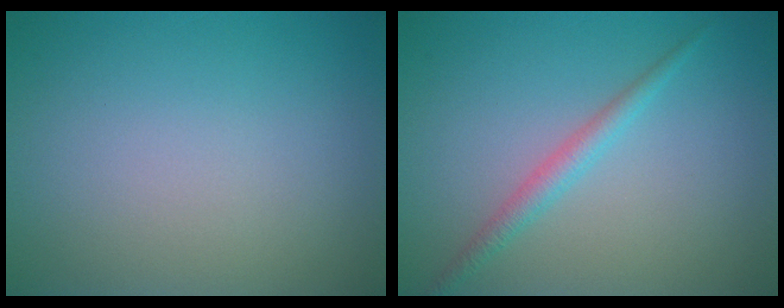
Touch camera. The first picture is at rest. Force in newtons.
{"total": 1.8, "press": 1.8, "slide": 0.0}